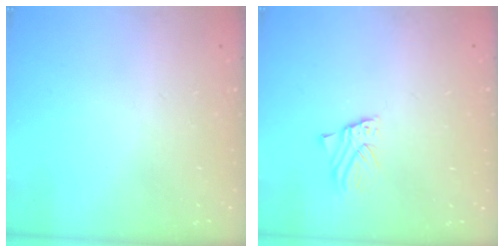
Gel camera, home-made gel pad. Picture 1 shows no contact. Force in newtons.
{"total": 1.8, "press": 1.8, "slide": 0.1}